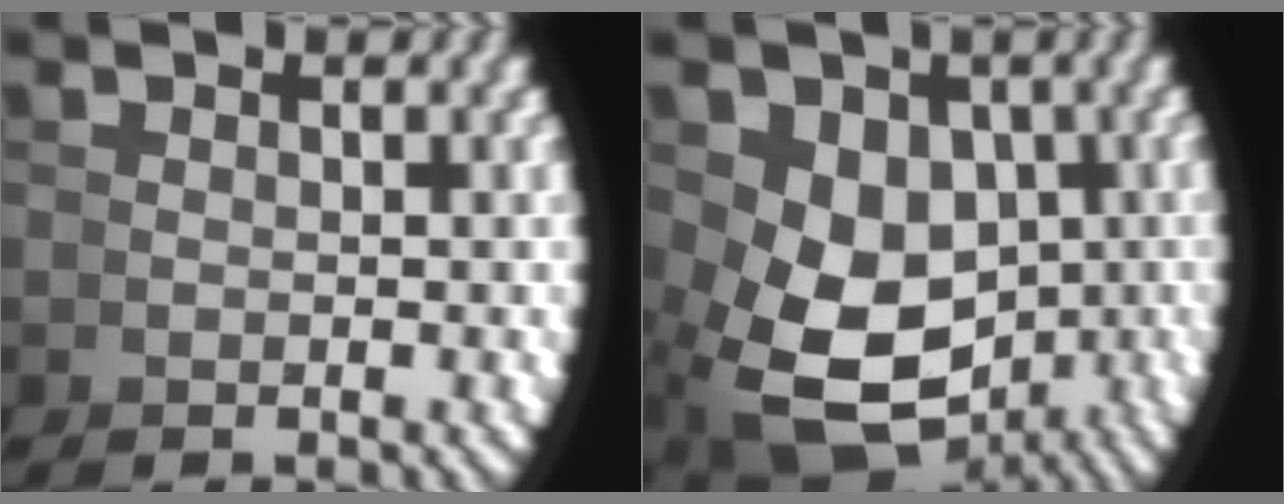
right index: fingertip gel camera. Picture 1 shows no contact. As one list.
[{"total": 8.4, "force": [-1.8, 6.2, 5.4], "torque": [-0.116, -0.051, 0.000]}]